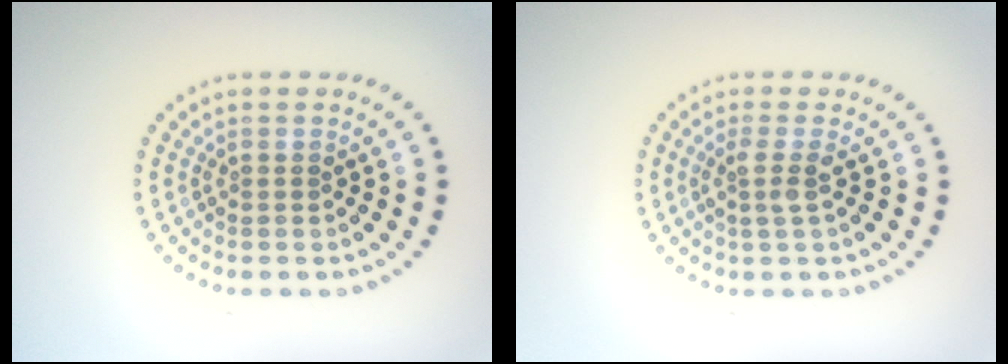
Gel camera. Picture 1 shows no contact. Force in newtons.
{"total": 1.8, "press": 1.2, "slide": 1.3}